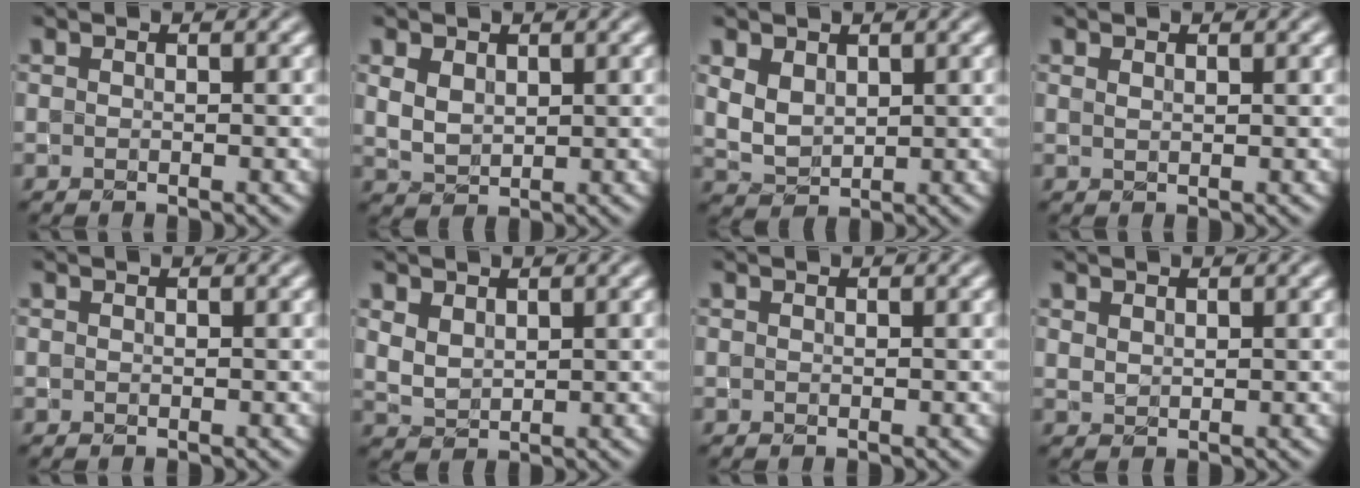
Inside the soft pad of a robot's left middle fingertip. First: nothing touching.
{"total": 2.4, "force": [1.1, 1.6, 1.4], "torque": [-0.033, -0.004, 0.026]}
{"total": 2.9, "force": [1.3, 2.0, 1.7], "torque": [-0.042, -0.005, 0.031]}
{"total": 0.5, "force": [0.4, 0.2, 0.3], "torque": [-0.006, -0.001, 0.008]}
{"total": 0.0}
{"total": 2.2, "force": [1.3, 1.3, 1.1], "torque": [-0.029, -0.004, 0.033]}
{"total": 0.0}
{"total": 0.9, "force": [0.7, 0.5, 0.3], "torque": [-0.011, -0.002, 0.018]}